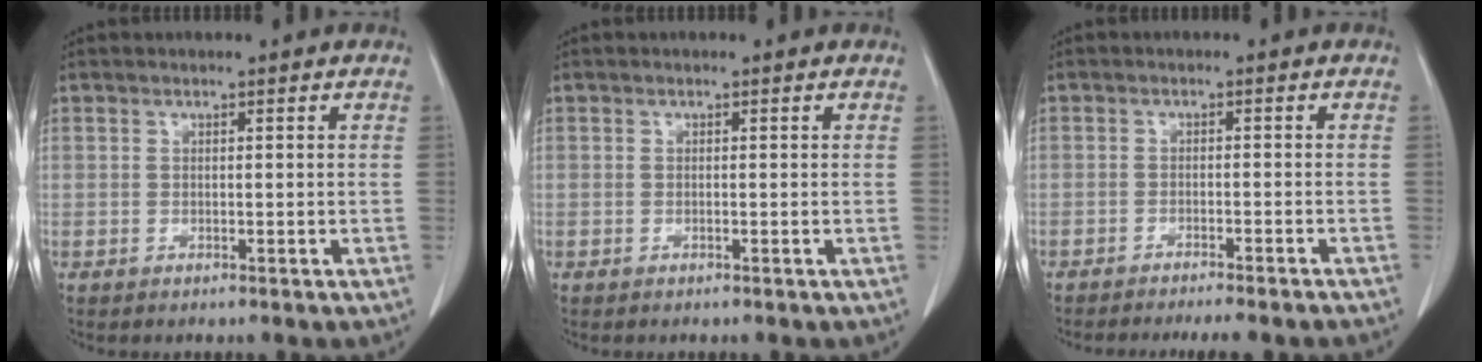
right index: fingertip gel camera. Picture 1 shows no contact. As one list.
[{"total": 0.0}, {"total": 10.4, "force": [-9.5, 0.9, 4.2], "torque": [-0.045, -0.013, -0.116]}]